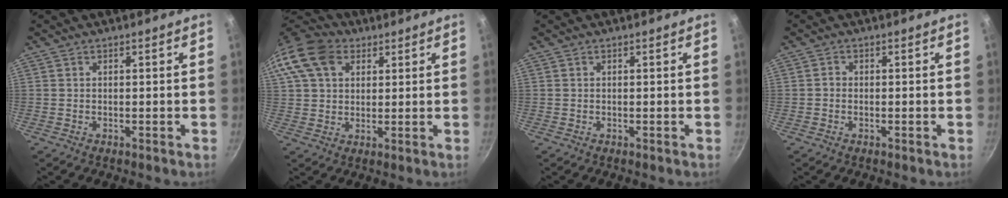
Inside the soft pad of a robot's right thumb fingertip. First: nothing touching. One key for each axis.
{"total": 13.1, "fx": 5.0, "fy": 9.6, "fz": 7.4, "tx": -0.134, "ty": 0.016, "tz": 0.079}
{"total": 0.0}
{"total": 0.9, "fx": -0.3, "fy": 0.8, "fz": 0.2, "tx": -0.002, "ty": 0.003, "tz": -0.009}